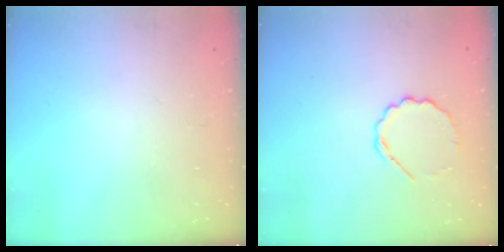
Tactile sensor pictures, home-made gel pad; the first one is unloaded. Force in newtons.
{"total": 6.6, "press": 6.3, "slide": 1.9}